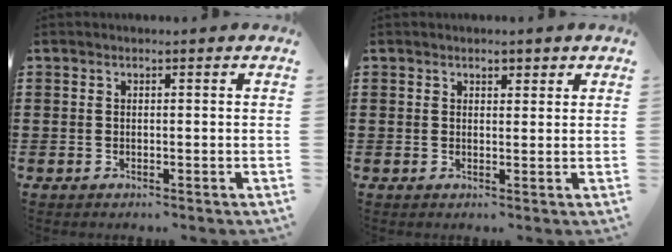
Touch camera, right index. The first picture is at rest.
{"total": 1.3, "force": [1.0, 0.7, 0.3], "torque": [-0.001, 0.002, 0.018]}